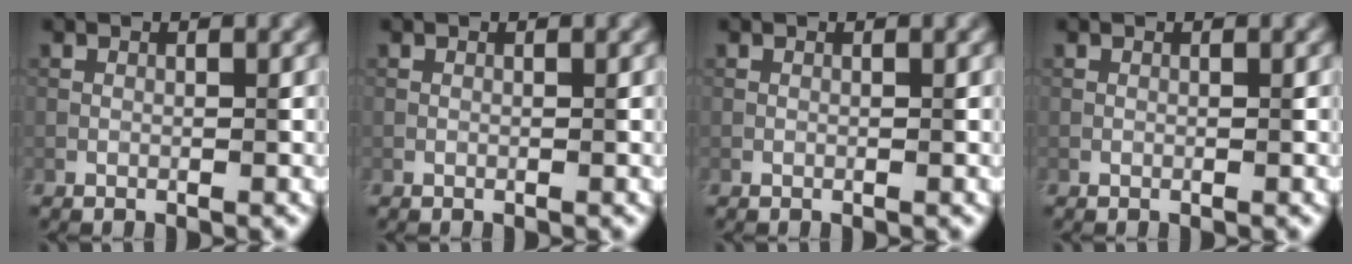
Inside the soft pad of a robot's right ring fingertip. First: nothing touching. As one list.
[{"total": 0.0}, {"total": 0.0}, {"total": 0.0}]